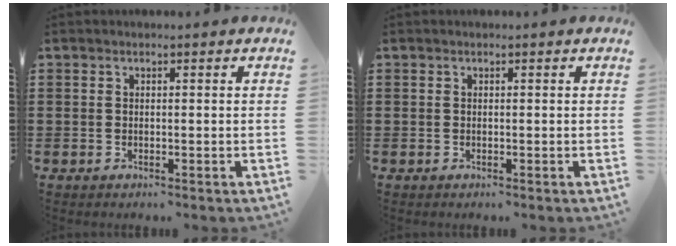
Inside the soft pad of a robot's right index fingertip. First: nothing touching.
{"total": 0.0}